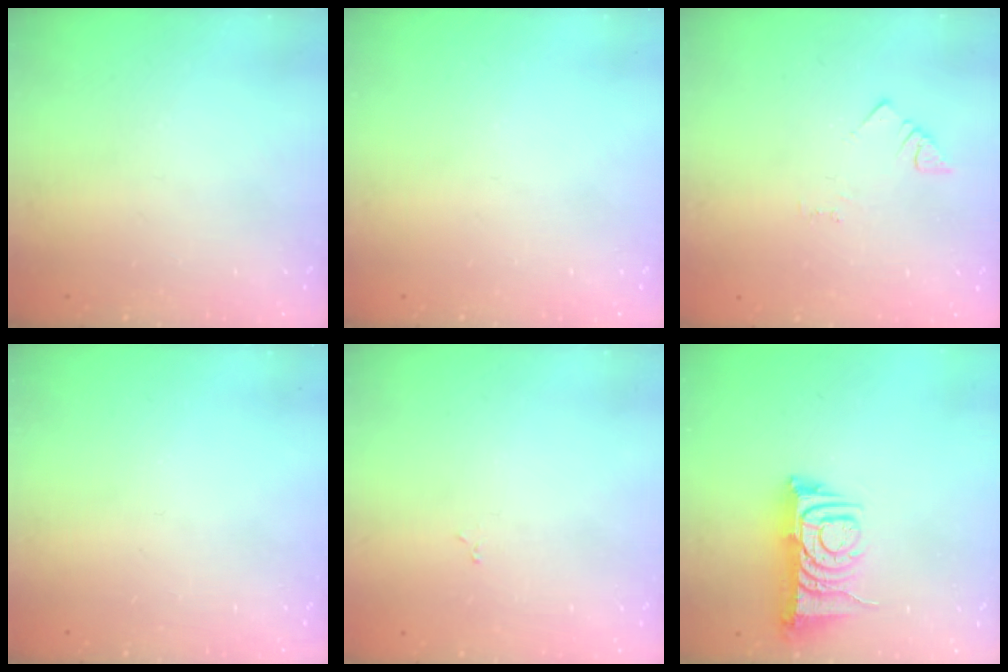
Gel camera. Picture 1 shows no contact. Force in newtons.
{"total": 0.0}
{"total": 1.5, "press": 1.5, "slide": 0.3}
{"total": 0.0}
{"total": 1.9, "press": 1.9, "slide": 0.3}
{"total": 9.0, "press": 8.9, "slide": 1.0}